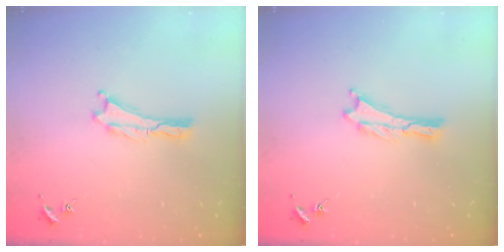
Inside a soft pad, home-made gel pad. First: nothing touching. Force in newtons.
{"total": 0.0}